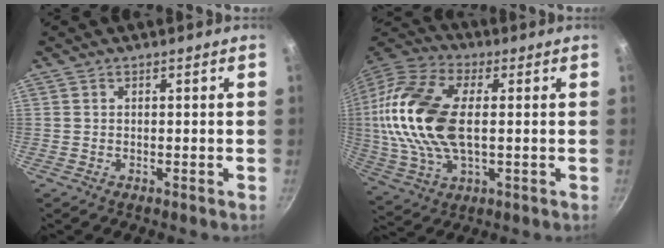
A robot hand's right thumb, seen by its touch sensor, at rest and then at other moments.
{"total": 20.8, "force": [1.6, 11.3, 17.4], "torque": [-0.350, 0.016, 0.022]}